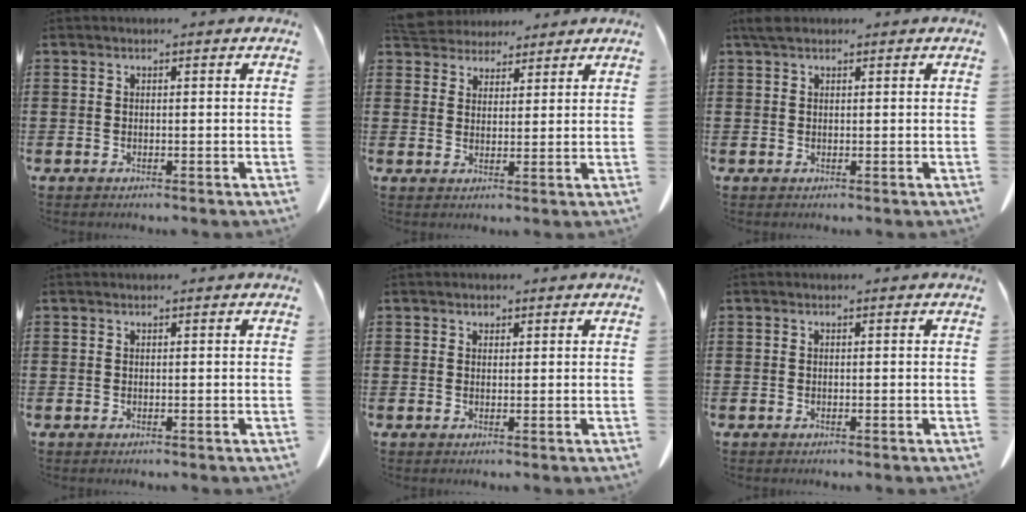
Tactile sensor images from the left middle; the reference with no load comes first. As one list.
[{"total": 4.9, "force": [4.6, 1.6, 0.6], "torque": [-0.032, -0.011, 0.087]}, {"total": 1.6, "force": [1.1, 0.8, 0.8], "torque": [-0.021, 0.004, 0.022]}, {"total": 0.0}, {"total": 1.0, "force": [0.8, 0.6, 0.2], "torque": [0.002, -0.003, 0.015]}, {"total": 0.0}]